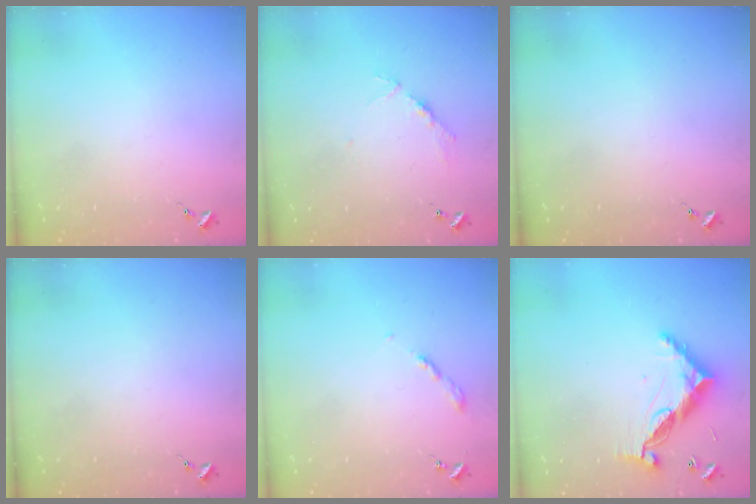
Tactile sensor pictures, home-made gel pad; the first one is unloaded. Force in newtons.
{"total": 3.9, "press": 3.8, "slide": 0.5}
{"total": 0.0}
{"total": 0.0}
{"total": 2.7, "press": 2.6, "slide": 0.3}
{"total": 11.5, "press": 11.4, "slide": 1.0}